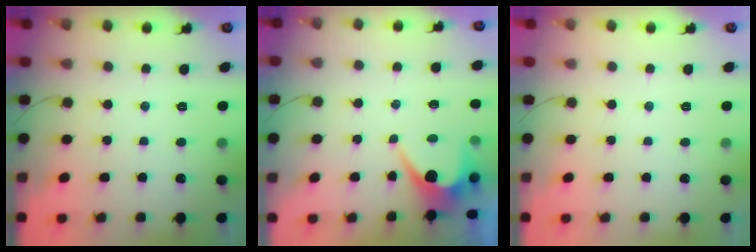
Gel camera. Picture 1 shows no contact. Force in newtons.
{"total": 5.6, "press": 5.6, "slide": 0.3}
{"total": 0.0}